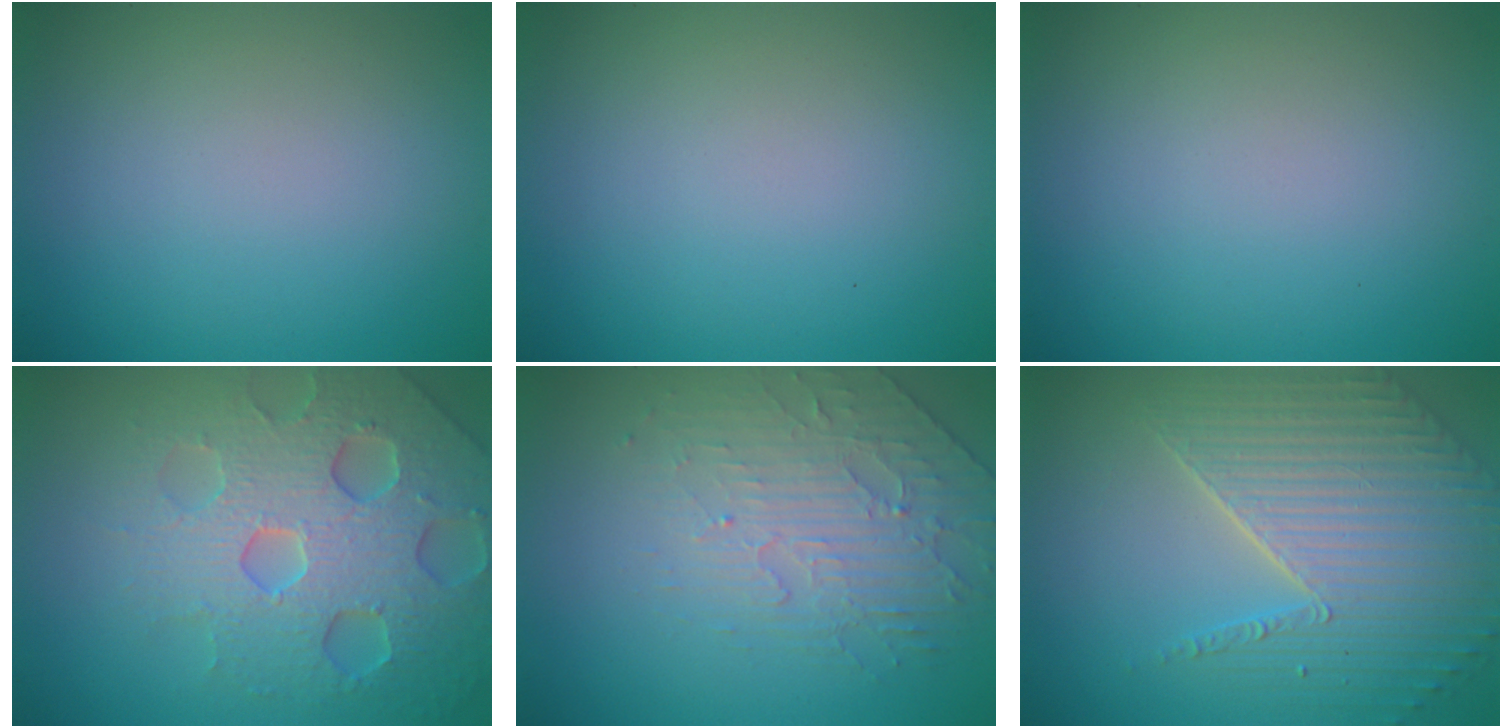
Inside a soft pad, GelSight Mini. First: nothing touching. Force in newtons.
{"total": 0.0}
{"total": 0.0}
{"total": 7.3, "press": 7.2, "slide": 1.5}
{"total": 2.8, "press": 2.3, "slide": 1.6}
{"total": 5.2, "press": 4.8, "slide": 2.1}